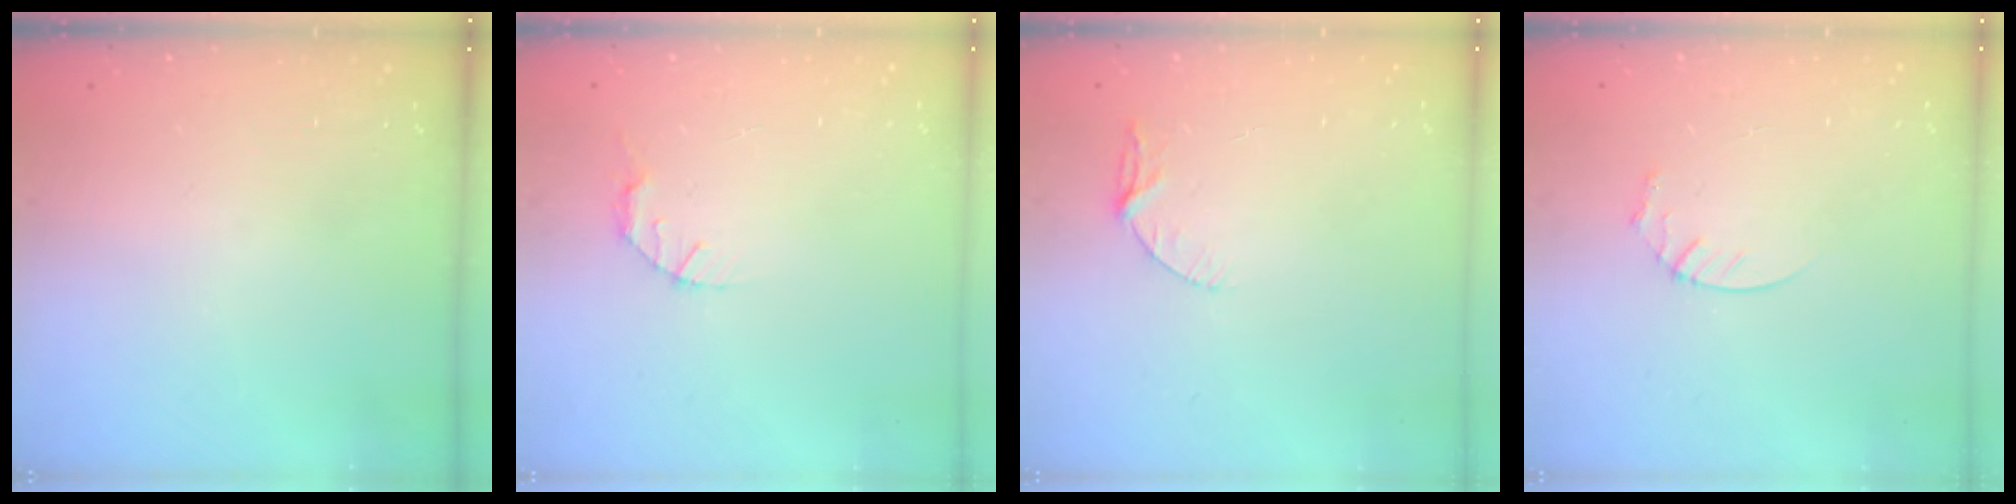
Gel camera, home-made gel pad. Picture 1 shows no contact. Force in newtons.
{"total": 2.8, "press": 2.8, "slide": 0.4}
{"total": 5.2, "press": 5.1, "slide": 0.6}
{"total": 3.6, "press": 3.6, "slide": 0.4}